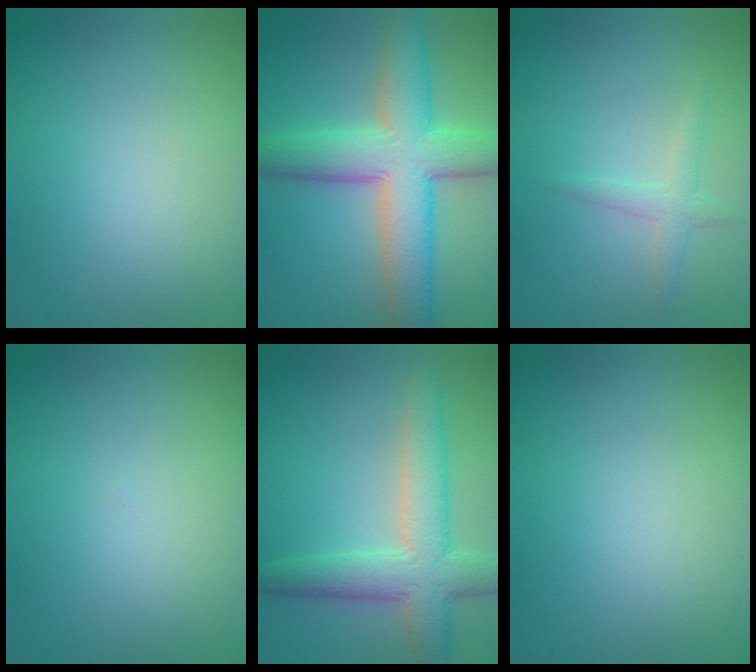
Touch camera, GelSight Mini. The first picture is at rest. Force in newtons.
{"total": 8.4, "press": 8.4, "slide": 0.3}
{"total": 1.3, "press": 1.3, "slide": 0.1}
{"total": 0.0}
{"total": 5.6, "press": 5.6, "slide": 0.2}
{"total": 0.0}